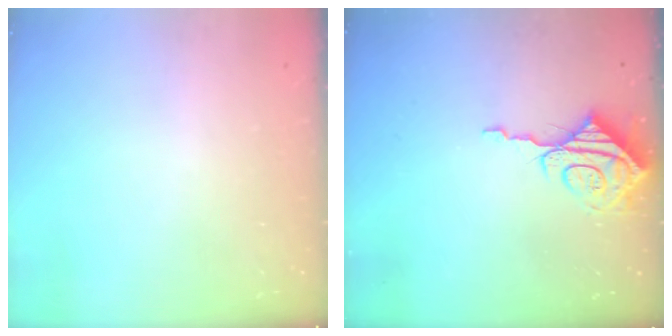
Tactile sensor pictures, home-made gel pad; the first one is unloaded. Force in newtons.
{"total": 9.3, "press": 9.3, "slide": 1.0}